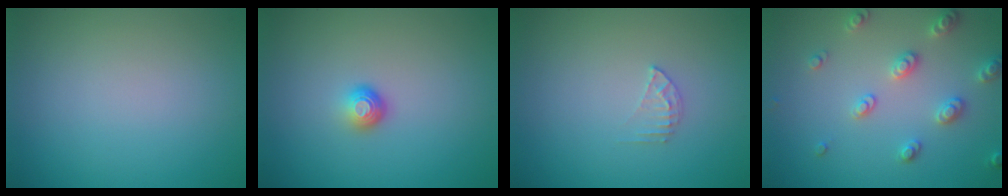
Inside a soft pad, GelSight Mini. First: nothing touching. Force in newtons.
{"total": 1.4, "press": 1.1, "slide": 1.0}
{"total": 1.3, "press": 1.3, "slide": 0.1}
{"total": 2.9, "press": 2.9, "slide": 0.5}